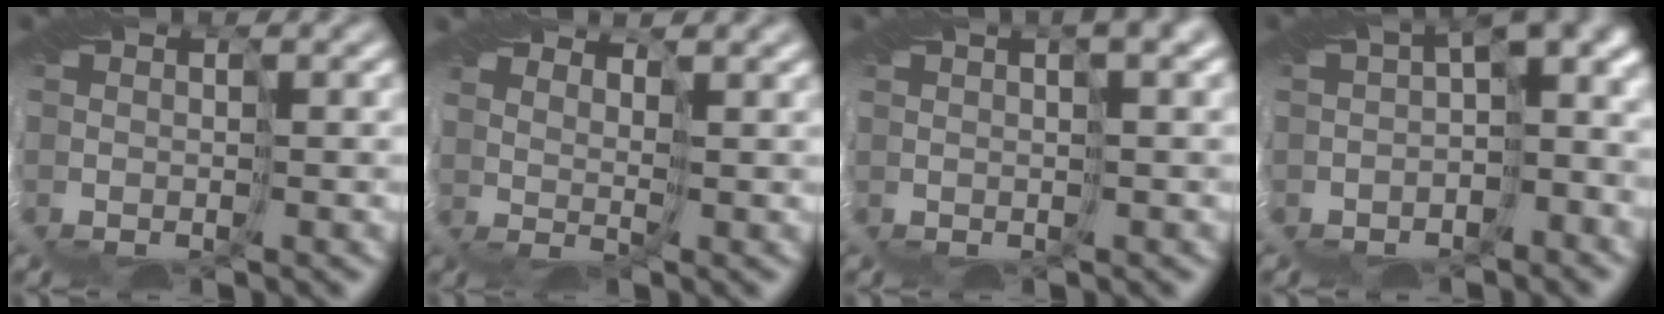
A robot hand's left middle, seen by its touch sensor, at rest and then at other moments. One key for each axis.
{"total": 3.5, "fx": 2.6, "fy": 1.2, "fz": 2.0, "tx": -0.048, "ty": 0.003, "tz": 0.042}
{"total": 4.3, "fx": 2.4, "fy": 1.0, "fz": 3.4, "tx": -0.045, "ty": 0.017, "tz": 0.022}
{"total": 8.0, "fx": -0.9, "fy": 4.3, "fz": 6.8, "tx": -0.086, "ty": 0.001, "tz": -0.021}